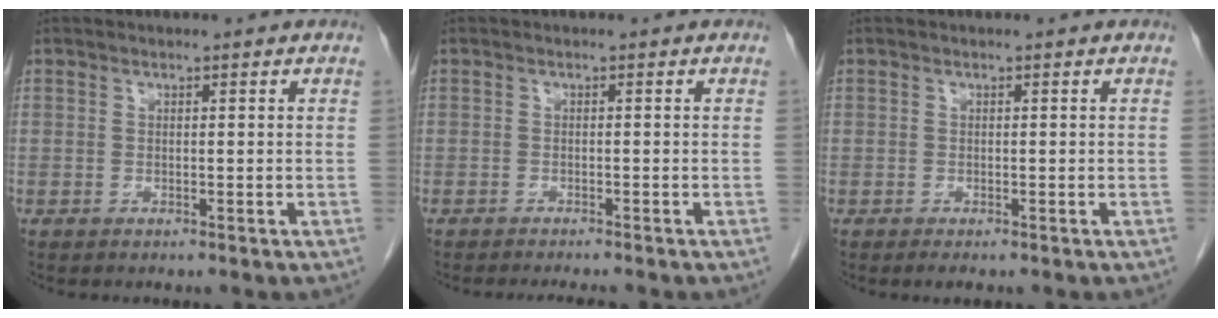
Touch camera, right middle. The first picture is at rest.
{"total": 4.6, "force": [-4.1, 0.7, 2.0], "torque": [-0.021, -0.006, -0.055]}
{"total": 1.0, "force": [-0.7, 0.2, 0.6], "torque": [-0.012, -0.004, -0.007]}